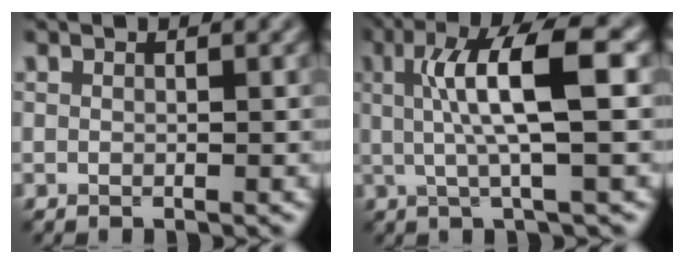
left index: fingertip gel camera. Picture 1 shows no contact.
{"total": 6.9, "force": [1.2, 1.2, 6.7], "torque": [-0.119, 0.008, 0.020]}